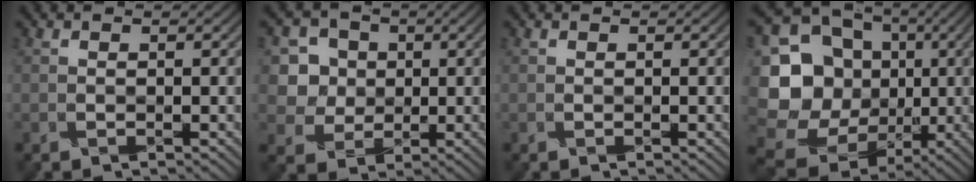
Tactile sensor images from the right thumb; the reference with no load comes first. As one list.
[{"total": 5.3, "force": [1.4, 5.1, 0.7], "torque": [-0.043, -0.013, 0.030]}, {"total": 0.0}, {"total": 20.4, "force": [-0.5, 19.0, 7.4], "torque": [-0.209, 0.004, -0.022]}]